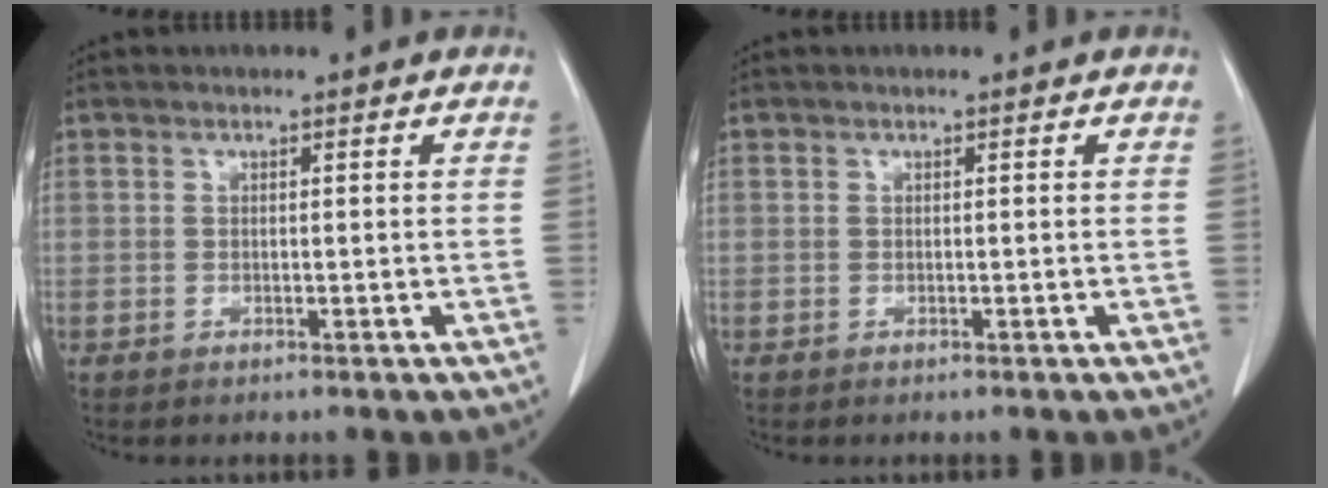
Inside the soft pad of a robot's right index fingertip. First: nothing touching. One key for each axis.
{"total": 0.0}